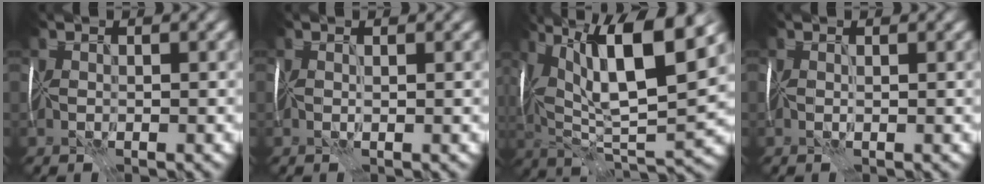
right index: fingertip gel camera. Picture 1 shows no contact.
{"total": 0.0}
{"total": 13.2, "force": [5.3, 3.9, 11.4], "torque": [-0.201, 0.002, 0.094]}
{"total": 0.0}